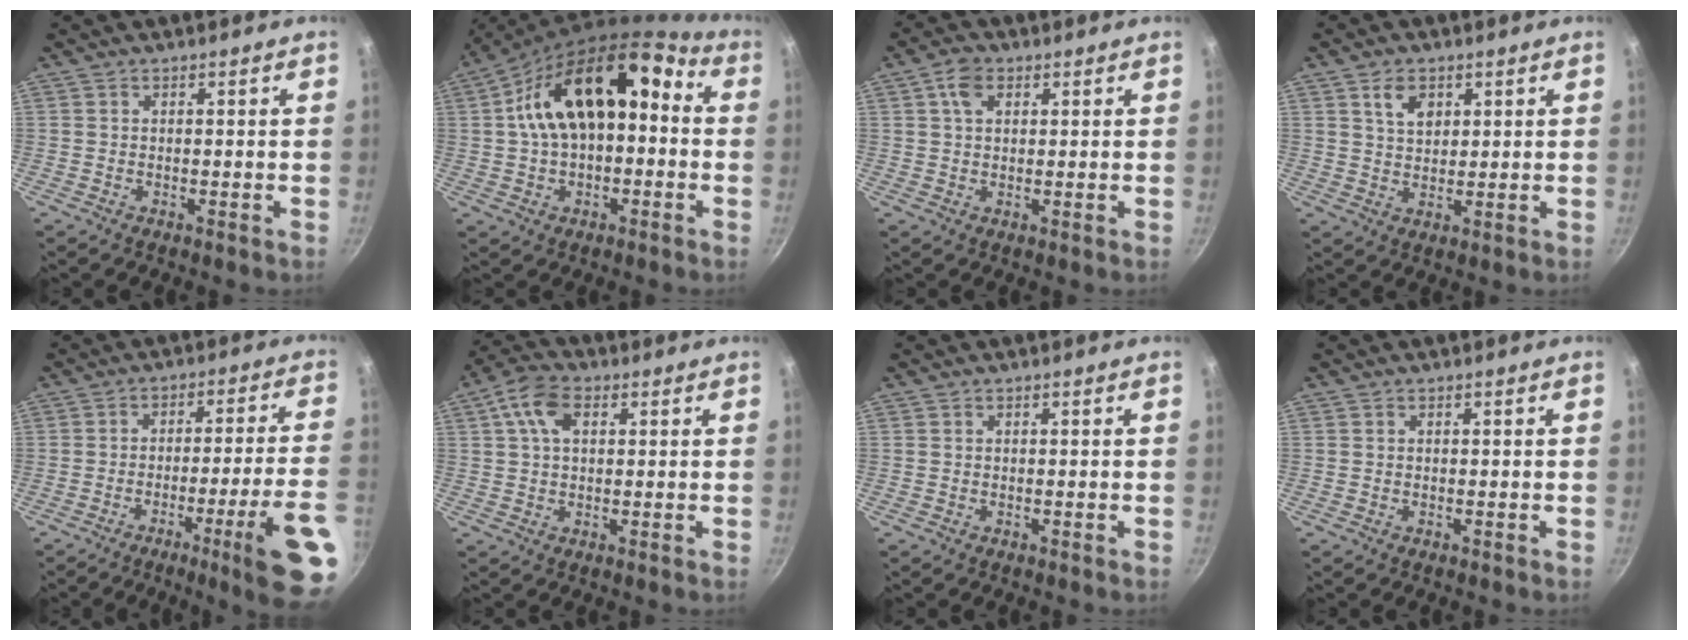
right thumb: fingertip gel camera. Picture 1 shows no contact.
{"total": 16.8, "force": [1.4, 10.0, 13.5], "torque": [-0.193, 0.056, 0.012]}
{"total": 4.2, "force": [1.8, 2.8, 2.6], "torque": [-0.039, -0.002, 0.027]}
{"total": 5.1, "force": [2.4, 3.4, 2.9], "torque": [-0.033, -0.012, 0.044]}
{"total": 16.1, "force": [-7.5, 0.6, 14.2], "torque": [-0.188, 0.037, -0.101]}
{"total": 7.4, "force": [2.5, 4.6, 5.3], "torque": [-0.094, 0.011, 0.037]}
{"total": 0.0}
{"total": 0.0}